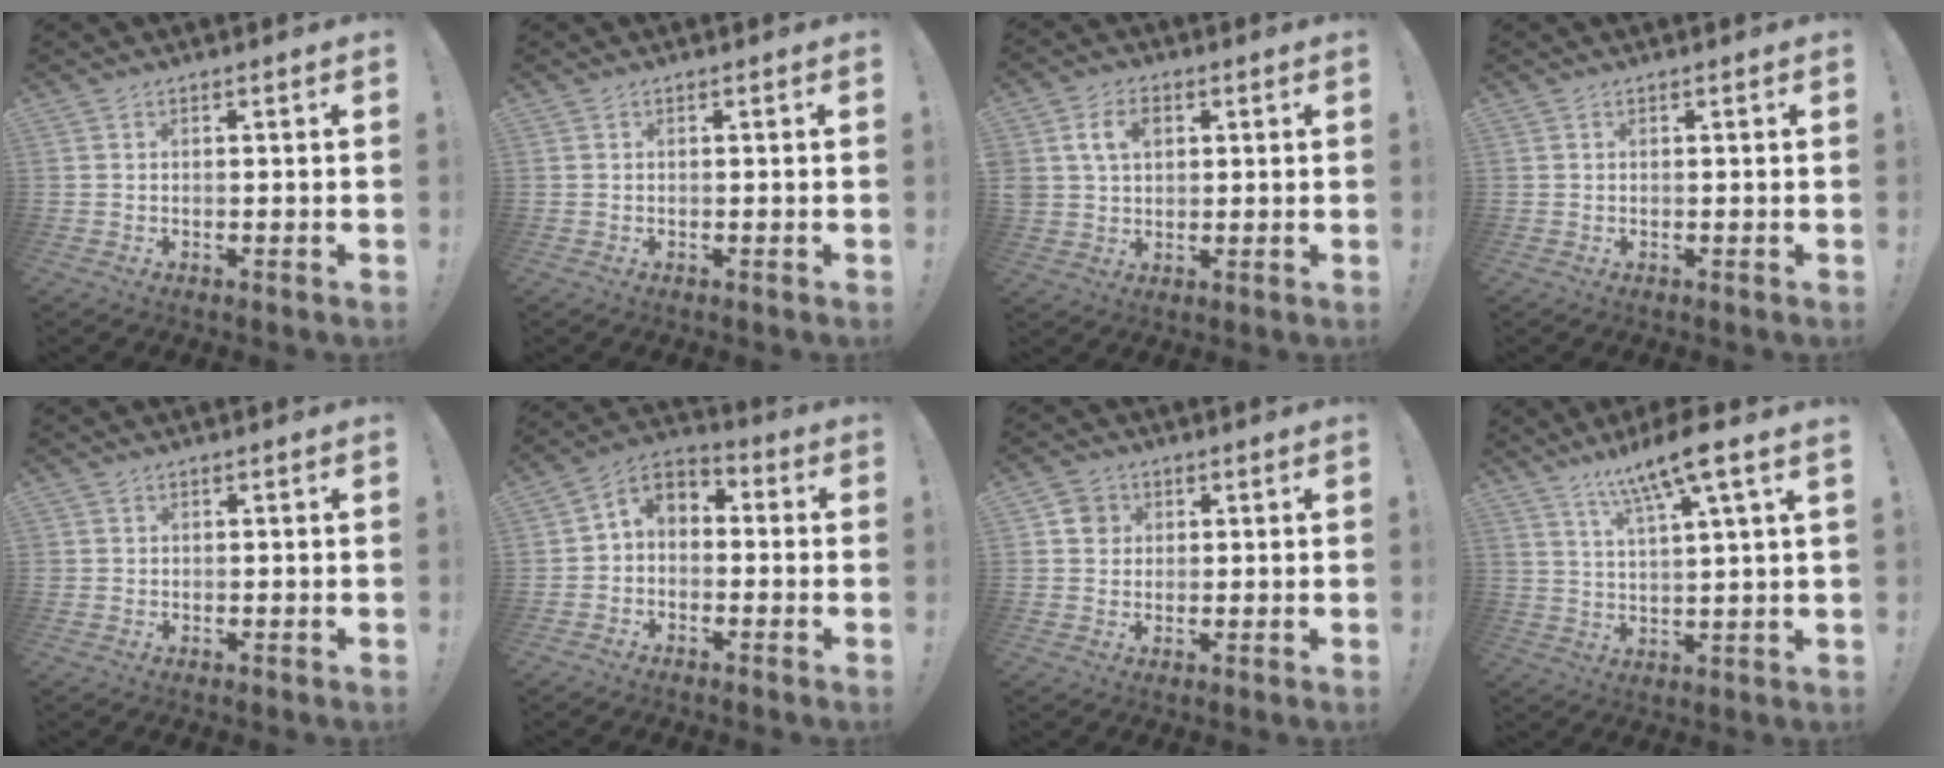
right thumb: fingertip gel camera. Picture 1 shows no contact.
{"total": 0.0}
{"total": 8.1, "force": [2.6, 6.1, 4.6], "torque": [-0.073, 0.007, 0.051]}
{"total": 0.0}
{"total": 0.8, "force": [0.1, 0.8, 0.0], "torque": [-0.004, 0.003, 0.003]}
{"total": 5.5, "force": [-1.6, 4.3, 3.0], "torque": [-0.059, 0.016, -0.025]}
{"total": 4.8, "force": [1.1, 4.5, 1.3], "torque": [-0.015, 0.007, 0.022]}
{"total": 10.9, "force": [7.2, 0.2, 8.2], "torque": [-0.143, -0.036, 0.111]}